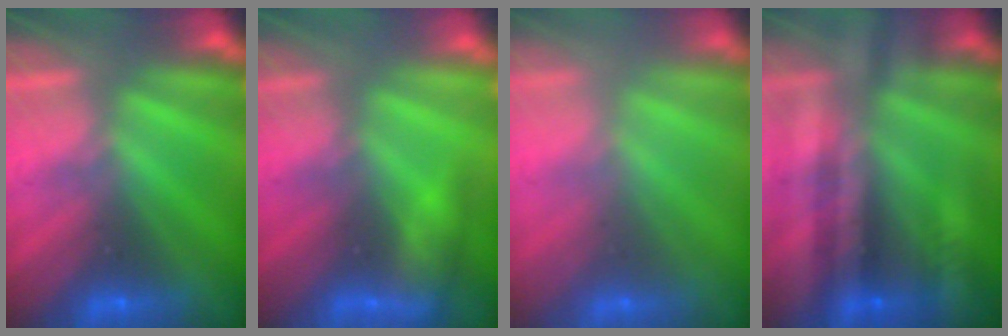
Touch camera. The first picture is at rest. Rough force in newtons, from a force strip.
{"total": 3.4}
{"total": 2.3}
{"total": 2.8}